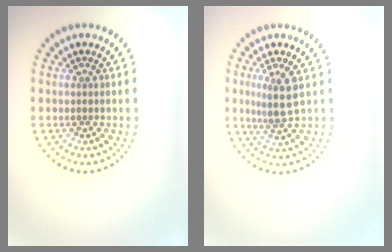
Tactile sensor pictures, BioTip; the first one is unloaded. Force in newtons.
{"total": 2.7, "press": 2.1, "slide": 1.7}